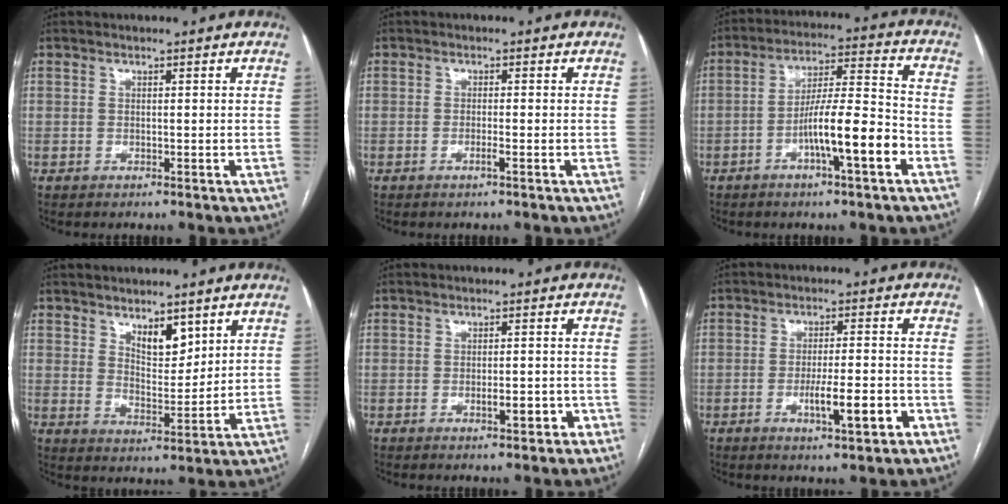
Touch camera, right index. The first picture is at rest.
{"total": 1.3, "force": [-0.6, -0.1, 1.1], "torque": [-0.022, 0.000, -0.012]}
{"total": 11.4, "force": [-4.6, 0.9, 10.4], "torque": [-0.176, 0.011, -0.077]}
{"total": 5.6, "force": [3.5, 2.4, 3.7], "torque": [-0.060, -0.011, 0.063]}
{"total": 3.3, "force": [-1.6, 1.1, 2.8], "torque": [-0.042, 0.002, -0.019]}
{"total": 7.1, "force": [-3.0, 1.0, 6.4], "torque": [-0.103, -0.003, -0.043]}